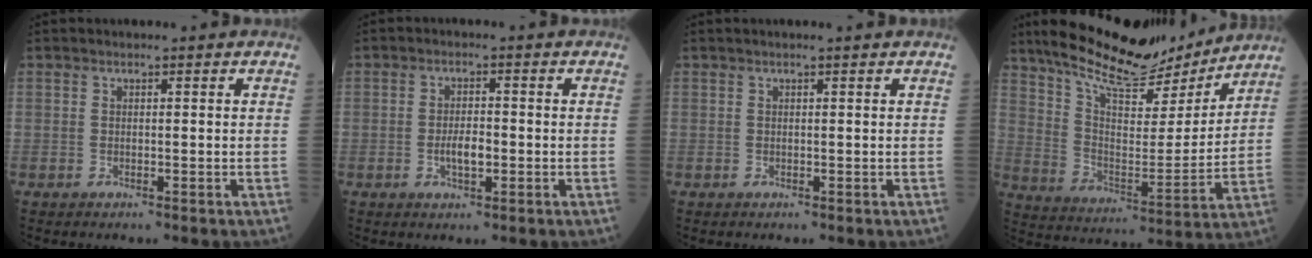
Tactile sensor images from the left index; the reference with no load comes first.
{"total": 3.3, "force": [-0.7, 0.9, 3.1], "torque": [-0.062, 0.000, -0.012]}
{"total": 1.0, "force": [0.8, -0.2, 0.5], "torque": [-0.011, 0.006, 0.017]}
{"total": 19.3, "force": [17.0, 4.4, 8.1], "torque": [-0.145, -0.003, 0.275]}